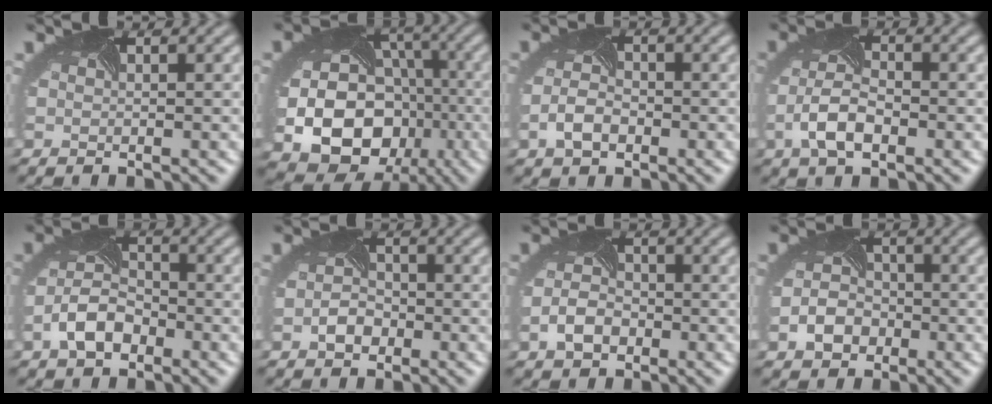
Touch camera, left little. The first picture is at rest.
{"total": 16.2, "force": [-4.3, 13.5, 7.9], "torque": [-0.161, -0.049, -0.069]}
{"total": 2.6, "force": [-1.2, 1.6, 1.6], "torque": [-0.039, -0.004, -0.024]}
{"total": 4.1, "force": [-1.5, 2.0, 3.2], "torque": [-0.075, -0.004, -0.032]}
{"total": 4.0, "force": [-2.1, 2.4, 2.5], "torque": [-0.056, -0.001, -0.043]}
{"total": 1.9, "force": [-1.0, 1.3, 1.0], "torque": [-0.023, -0.003, -0.022]}
{"total": 2.8, "force": [-1.3, 1.9, 1.6], "torque": [-0.035, -0.004, -0.026]}
{"total": 3.2, "force": [-1.5, 2.5, 1.4], "torque": [-0.025, -0.005, -0.031]}